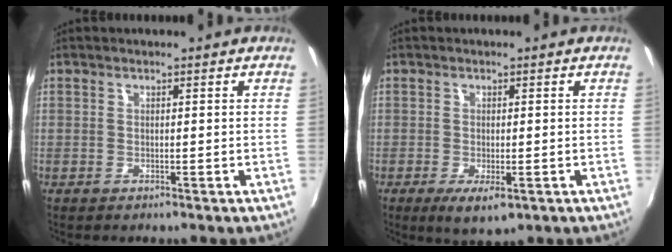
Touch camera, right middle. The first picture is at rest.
{"total": 4.8, "force": [-2.3, 1.9, 3.9], "torque": [-0.073, -0.020, -0.032]}